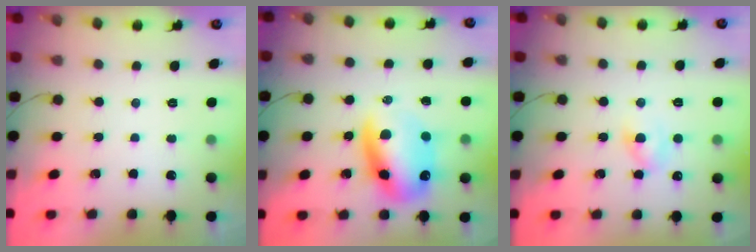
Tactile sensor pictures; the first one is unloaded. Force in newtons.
{"total": 14.0, "press": 13.4, "slide": 3.9}
{"total": 2.7, "press": 2.5, "slide": 1.1}